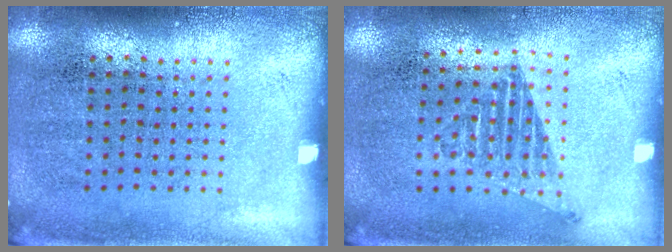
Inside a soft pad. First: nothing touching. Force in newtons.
{"total": 1.3, "press": 1.0, "slide": 0.8}